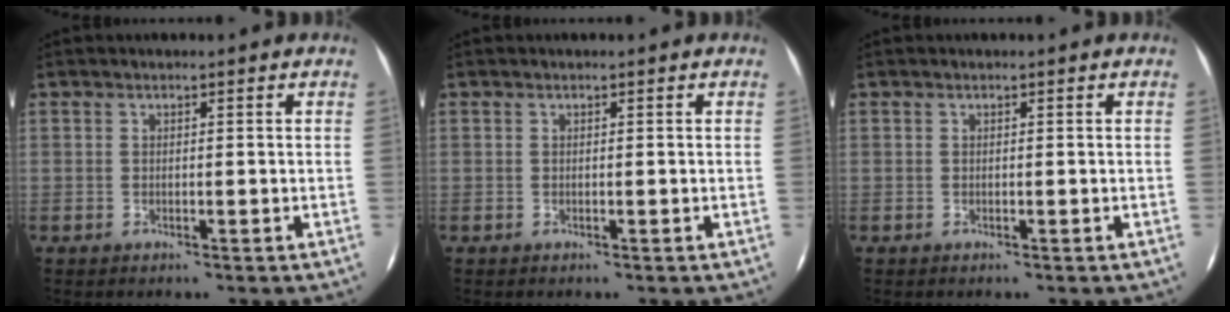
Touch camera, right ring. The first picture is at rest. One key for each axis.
{"total": 0.0}
{"total": 0.0}